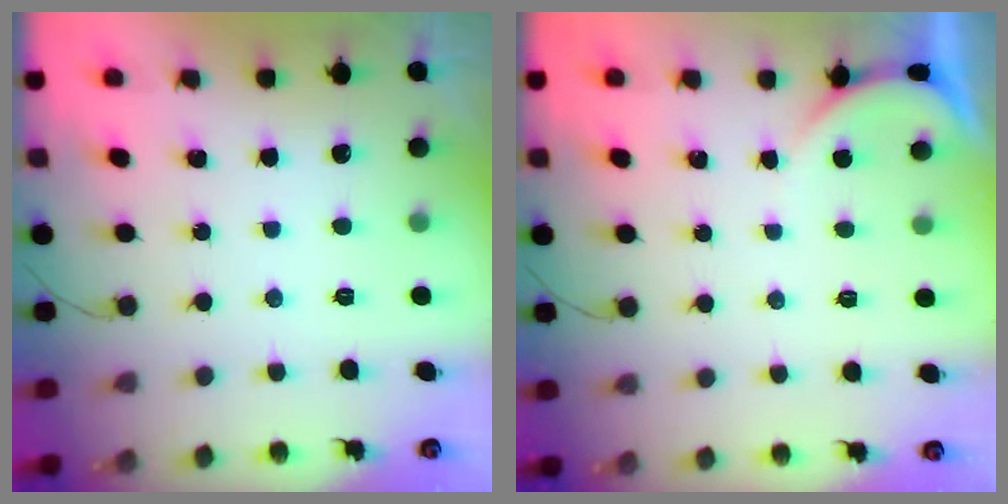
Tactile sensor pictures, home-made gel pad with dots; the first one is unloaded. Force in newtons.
{"total": 2.0, "press": 2.0, "slide": 0.2}